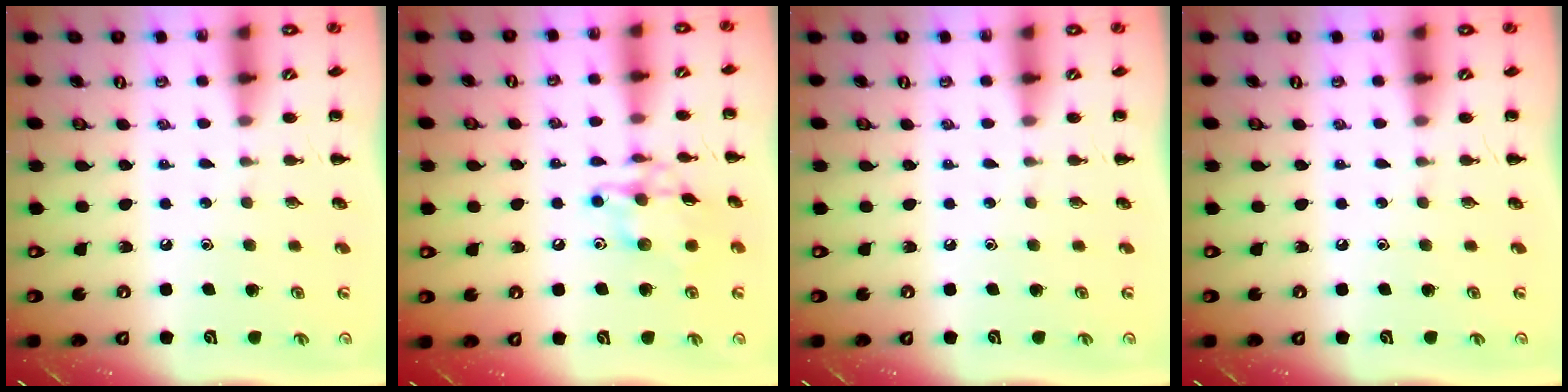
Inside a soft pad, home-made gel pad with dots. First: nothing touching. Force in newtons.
{"total": 13.2, "press": 13.2, "slide": 0.7}
{"total": 0.0}
{"total": 0.0}